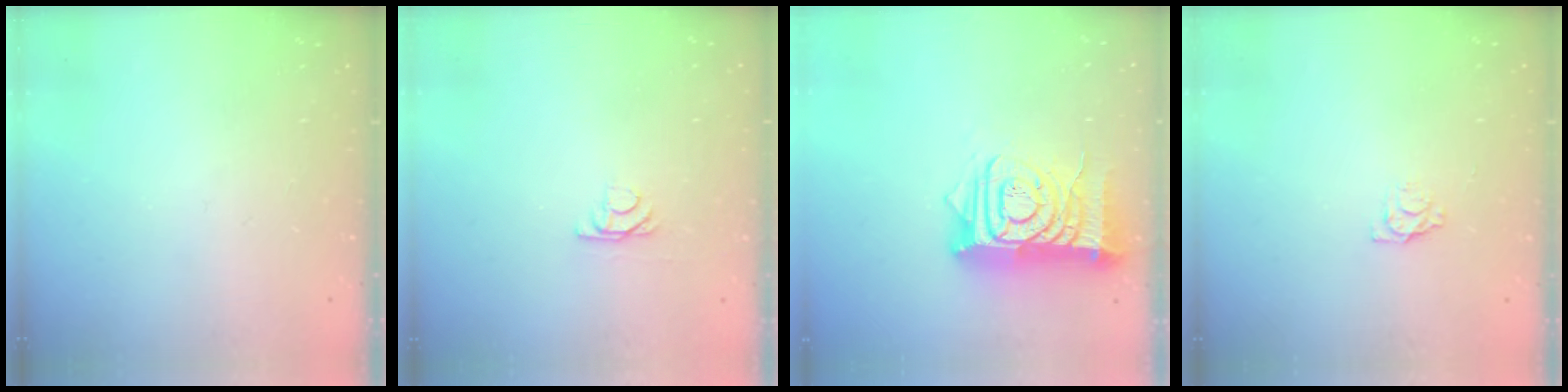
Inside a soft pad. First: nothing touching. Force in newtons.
{"total": 3.8, "press": 3.8, "slide": 0.4}
{"total": 14.5, "press": 14.4, "slide": 1.6}
{"total": 3.2, "press": 3.1, "slide": 0.3}